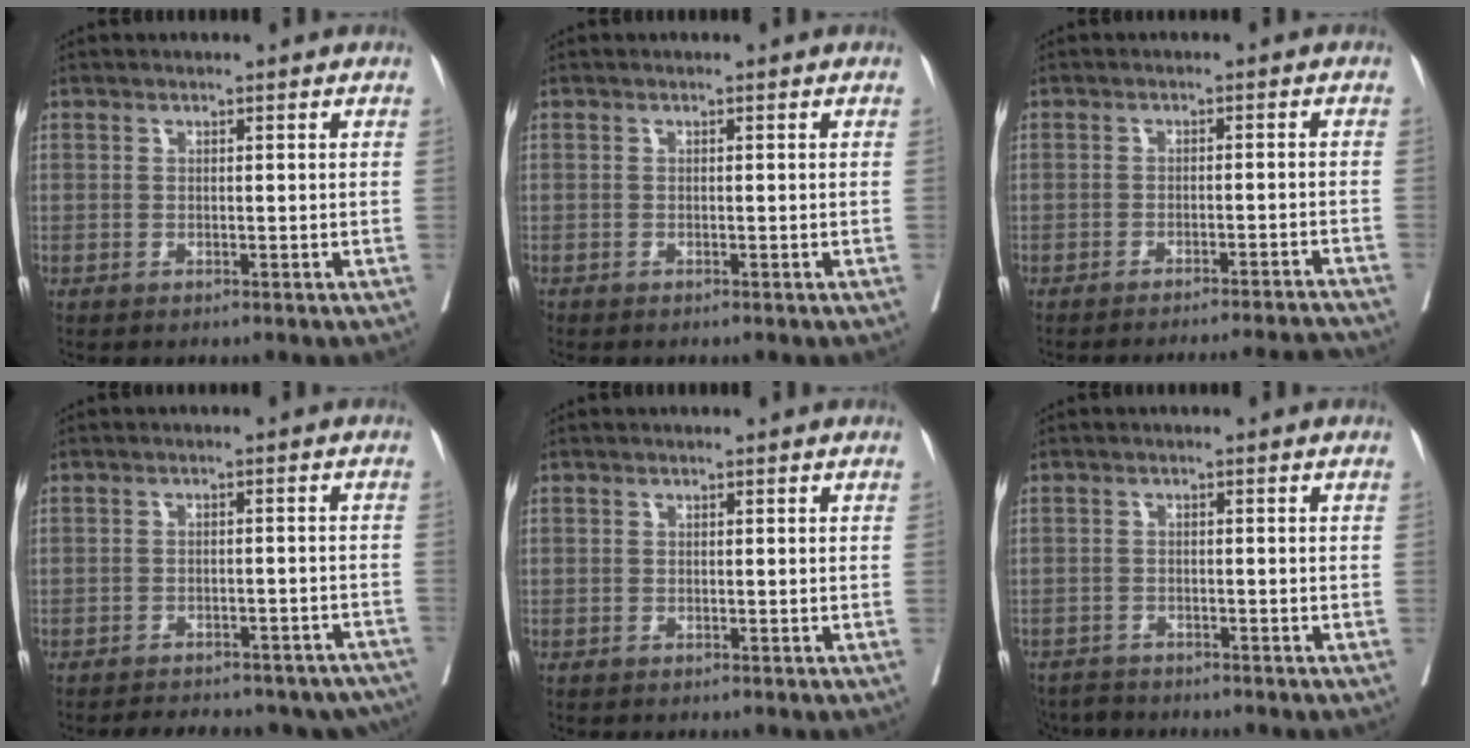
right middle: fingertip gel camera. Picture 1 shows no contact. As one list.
[{"total": 0.0}, {"total": 11.7, "force": [-11.4, -1.2, 2.3], "torque": [-0.018, 0.001, -0.139]}, {"total": 18.3, "force": [-16.1, 6.4, 5.9], "torque": [-0.088, 0.009, -0.180]}, {"total": 0.0}, {"total": 4.9, "force": [-4.7, 1.2, 0.1], "torque": [0.004, -0.009, -0.081]}]